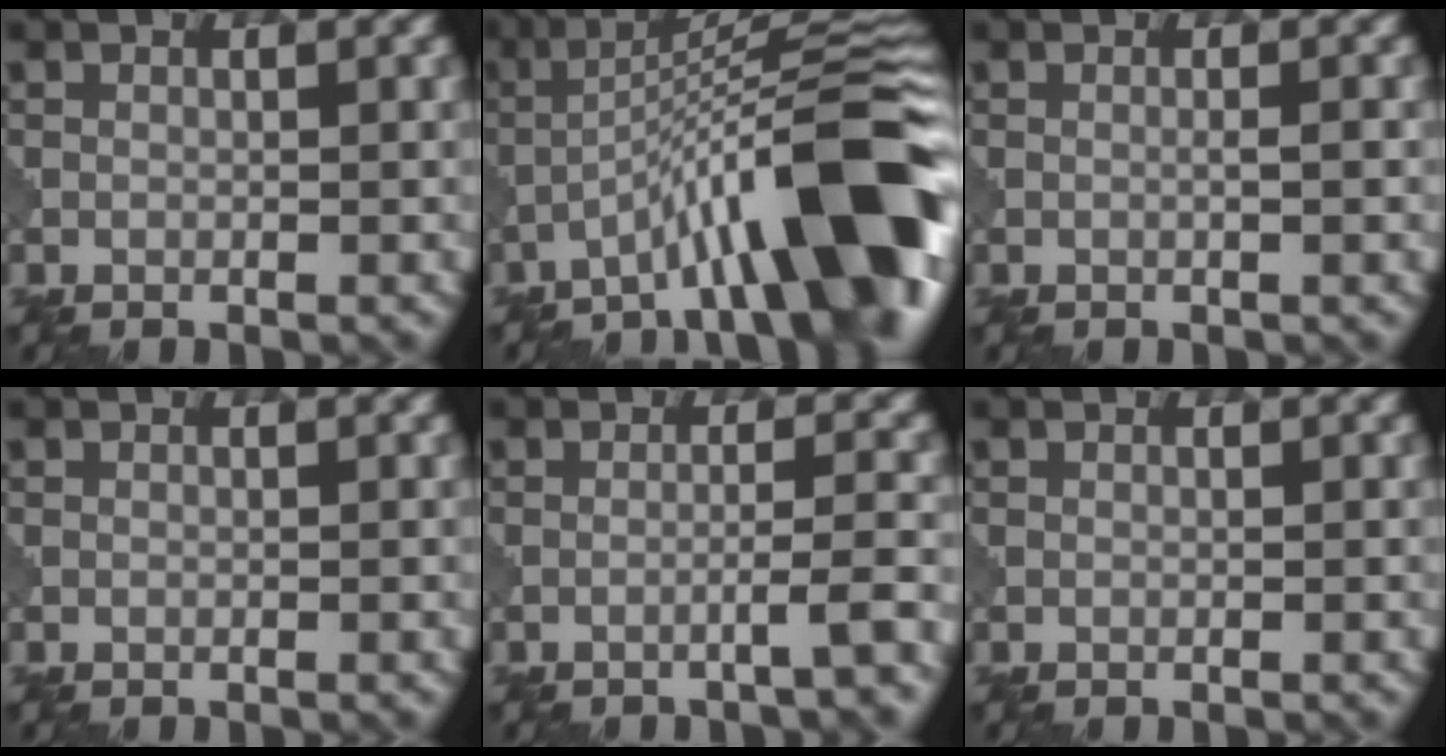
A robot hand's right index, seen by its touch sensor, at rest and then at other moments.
{"total": 12.9, "force": [-6.3, 2.0, 11.0], "torque": [-0.157, 0.024, -0.099]}
{"total": 0.9, "force": [0.0, 0.1, 0.9], "torque": [-0.013, 0.000, -0.006]}
{"total": 0.0}
{"total": 2.6, "force": [-1.4, 0.2, 2.2], "torque": [-0.020, 0.014, -0.038]}
{"total": 0.0}